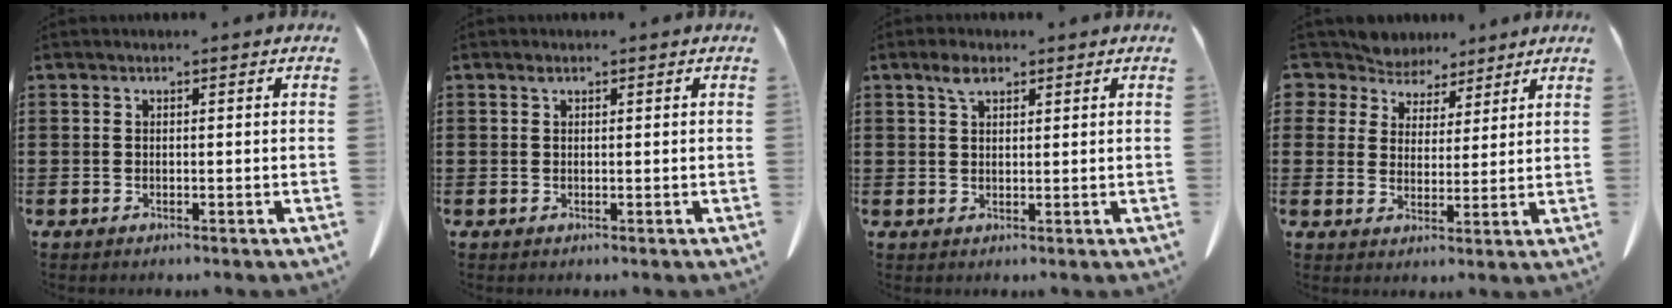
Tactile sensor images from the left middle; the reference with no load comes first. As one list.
[{"total": 0.6, "force": [0.4, 0.3, 0.4], "torque": [-0.010, 0.000, 0.008]}, {"total": 2.8, "force": [1.8, 1.2, 1.8], "torque": [-0.040, 0.004, 0.033]}, {"total": 6.6, "force": [6.0, 2.7, -0.1], "torque": [-0.036, -0.029, 0.114]}]